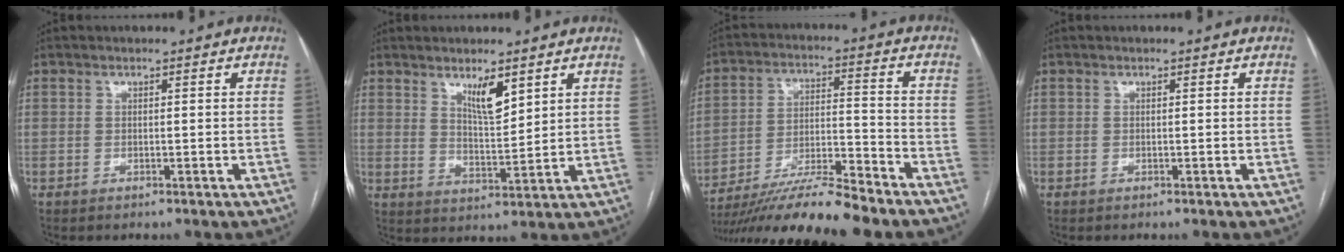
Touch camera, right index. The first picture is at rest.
{"total": 5.5, "force": [3.4, 1.4, 4.1], "torque": [-0.076, -0.008, 0.066]}
{"total": 14.3, "force": [-12.3, 0.4, 7.3], "torque": [-0.126, -0.007, -0.215]}
{"total": 0.0}